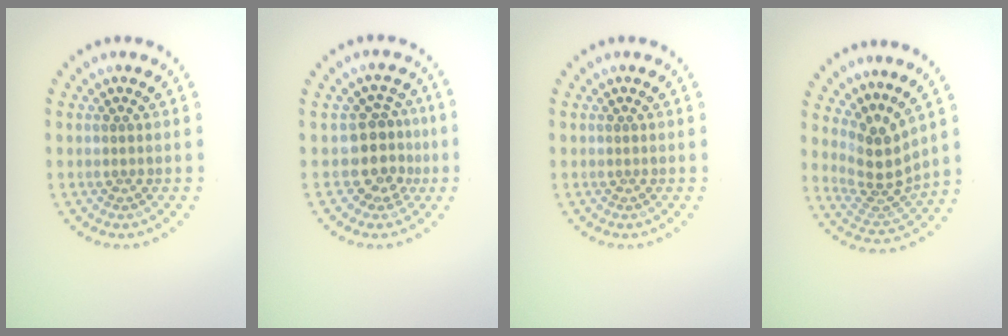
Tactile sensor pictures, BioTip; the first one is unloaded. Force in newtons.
{"total": 3.2, "press": 2.5, "slide": 2.1}
{"total": 0.0}
{"total": 3.8, "press": 2.7, "slide": 2.7}